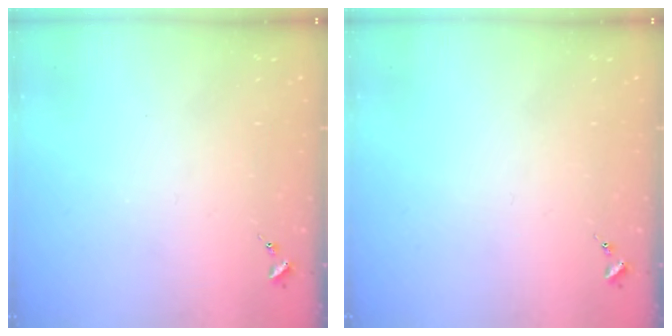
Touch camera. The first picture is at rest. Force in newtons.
{"total": 0.0}